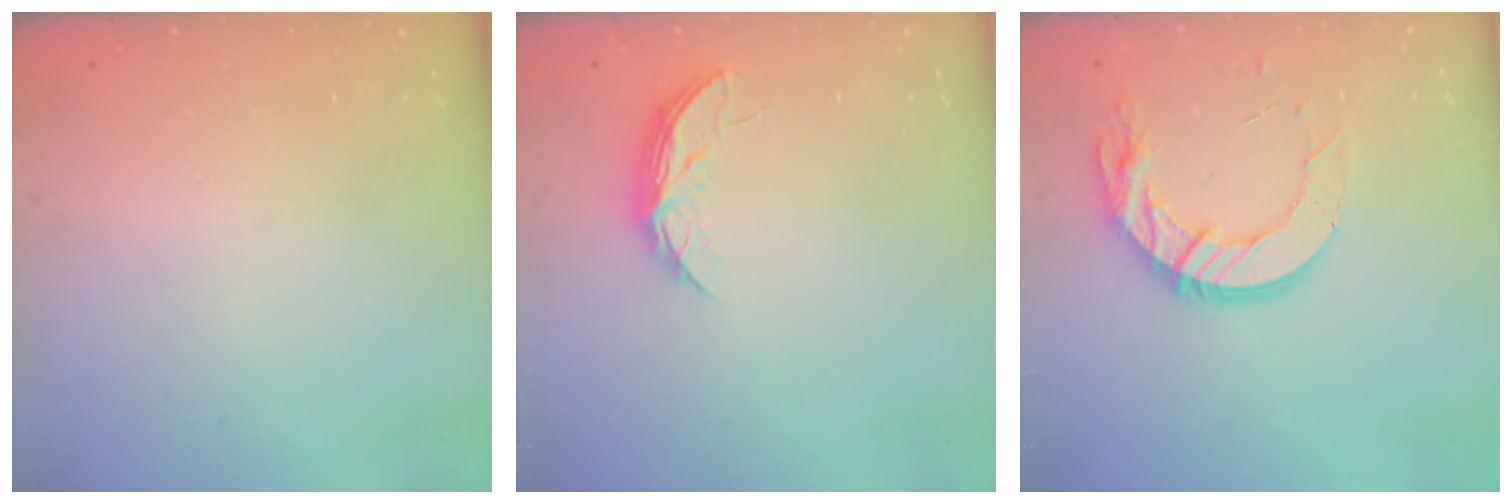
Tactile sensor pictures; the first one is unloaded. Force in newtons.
{"total": 5.5, "press": 5.5, "slide": 0.5}
{"total": 13.8, "press": 13.8, "slide": 1.0}